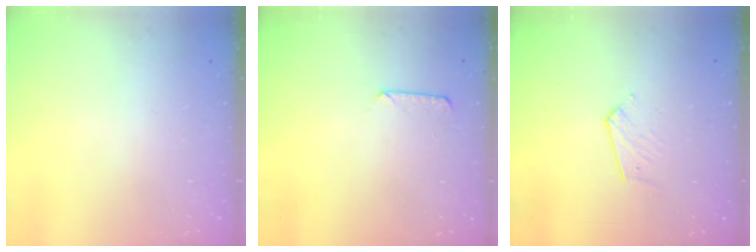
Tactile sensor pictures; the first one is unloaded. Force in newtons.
{"total": 6.1, "press": 6.1, "slide": 0.5}
{"total": 3.9, "press": 3.9, "slide": 0.3}